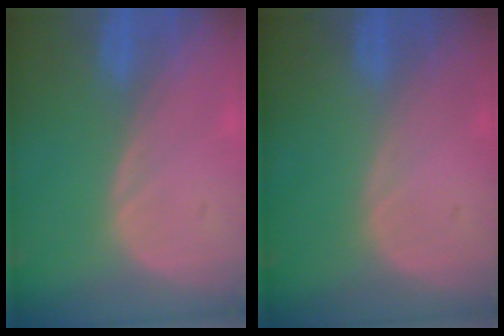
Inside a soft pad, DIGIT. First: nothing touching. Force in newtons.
{"total": 0.0}